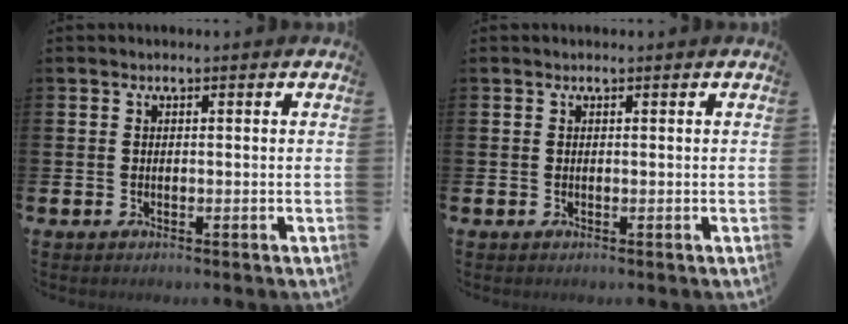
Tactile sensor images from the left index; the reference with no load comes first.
{"total": 0.0}